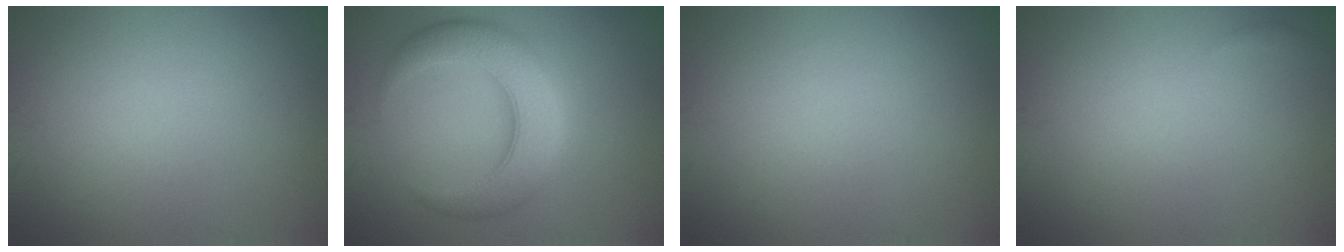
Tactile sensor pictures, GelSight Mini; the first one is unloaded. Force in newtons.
{"total": 7.0, "press": 7.0, "slide": 0.2}
{"total": 0.0}
{"total": 0.9, "press": 0.9, "slide": 0.1}